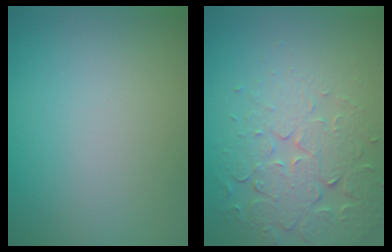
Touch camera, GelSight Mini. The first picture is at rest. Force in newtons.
{"total": 5.7, "press": 4.7, "slide": 3.1}